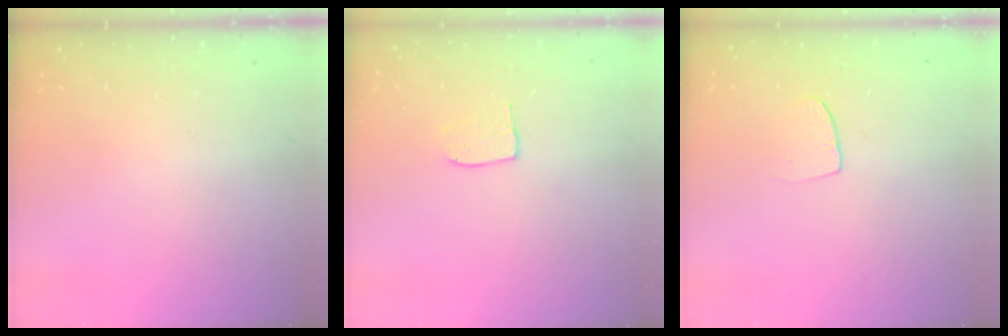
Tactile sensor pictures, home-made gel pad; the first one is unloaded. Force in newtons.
{"total": 5.5, "press": 5.5, "slide": 0.3}
{"total": 5.8, "press": 5.7, "slide": 0.4}